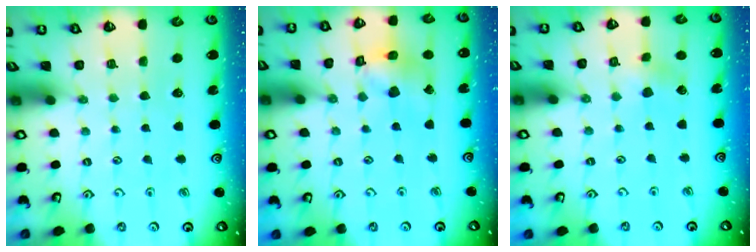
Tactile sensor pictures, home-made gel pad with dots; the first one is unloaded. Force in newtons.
{"total": 10.3, "press": 10.3, "slide": 1.2}
{"total": 2.9, "press": 2.9, "slide": 0.4}